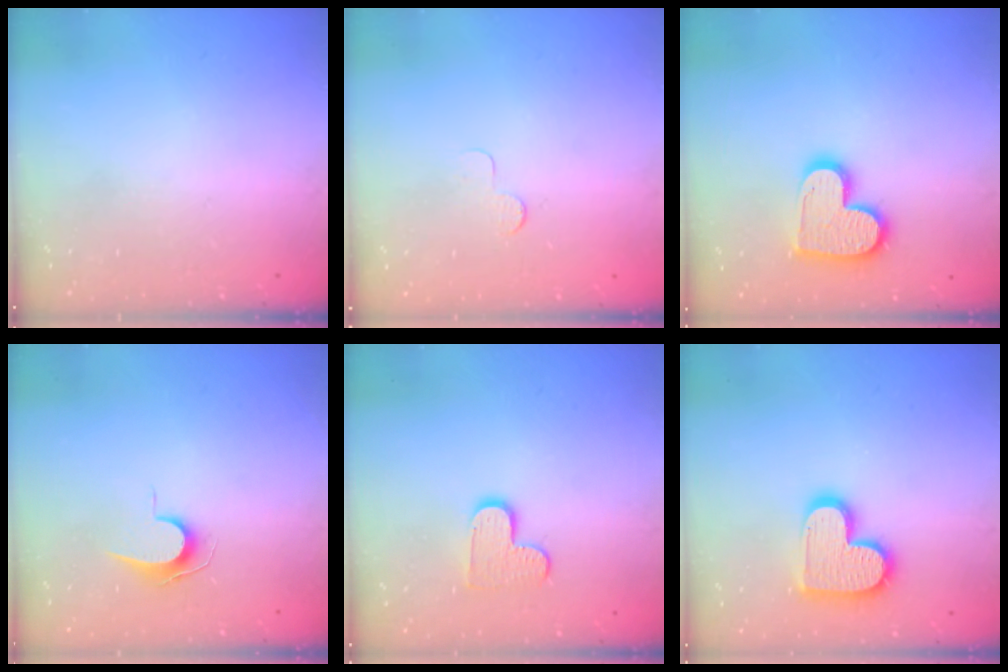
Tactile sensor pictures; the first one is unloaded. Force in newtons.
{"total": 3.0, "press": 2.9, "slide": 0.3}
{"total": 14.3, "press": 14.3, "slide": 1.1}
{"total": 7.0, "press": 7.0, "slide": 0.6}
{"total": 8.2, "press": 8.1, "slide": 0.2}
{"total": 15.1, "press": 15.0, "slide": 0.9}